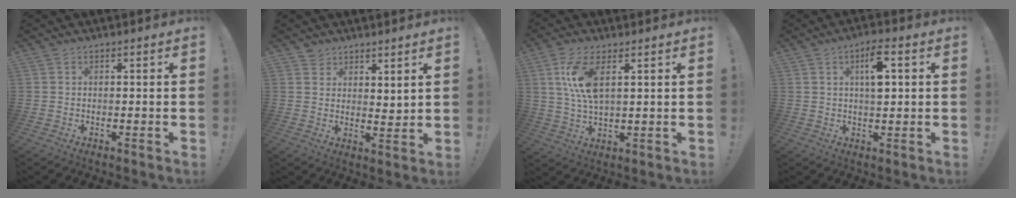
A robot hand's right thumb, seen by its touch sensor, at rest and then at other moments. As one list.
[{"total": 4.8, "force": [4.1, 2.4, 0.5], "torque": [-0.013, -0.033, 0.077]}, {"total": 10.0, "force": [3.5, 3.8, 8.5], "torque": [-0.169, -0.017, 0.059]}, {"total": 7.3, "force": [1.9, 2.4, 6.6], "torque": [-0.096, -0.003, 0.025]}]